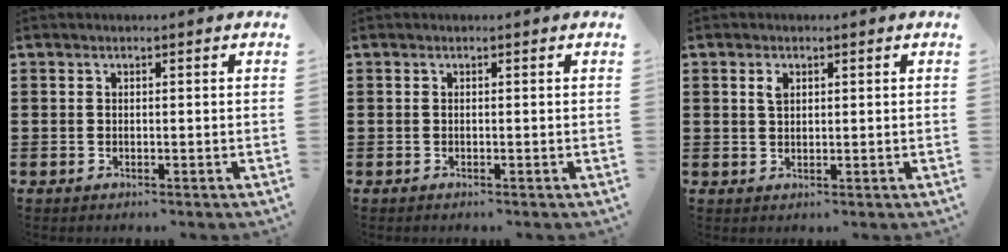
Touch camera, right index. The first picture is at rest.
{"total": 0.0}
{"total": 1.7, "force": [0.8, 0.9, 1.2], "torque": [-0.027, 0.005, 0.014]}